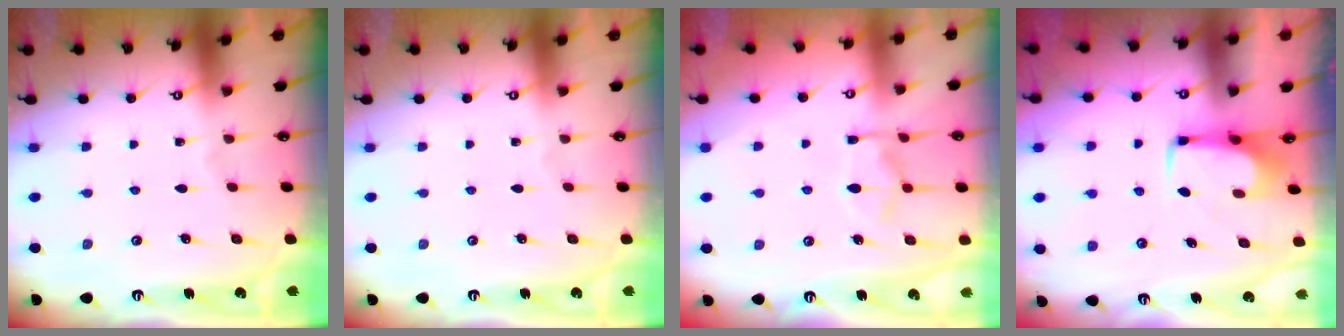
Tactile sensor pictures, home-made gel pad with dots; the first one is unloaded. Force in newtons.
{"total": 0.0}
{"total": 6.1, "press": 5.9, "slide": 1.6}
{"total": 1.8, "press": 1.6, "slide": 0.6}